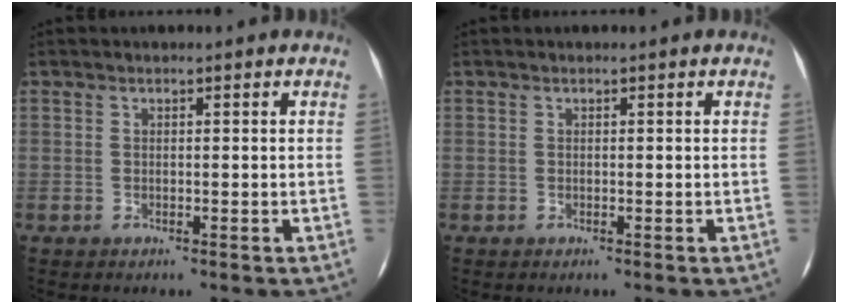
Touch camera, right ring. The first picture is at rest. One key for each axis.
{"total": 0.0}